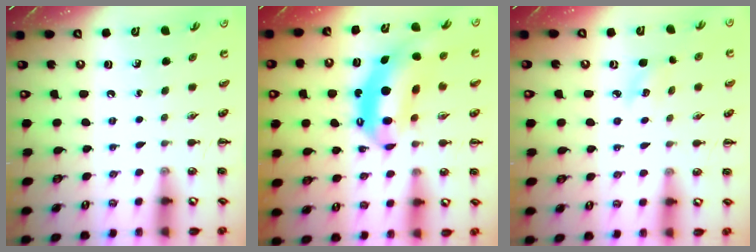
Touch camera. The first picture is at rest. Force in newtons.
{"total": 8.9, "press": 8.6, "slide": 2.3}
{"total": 4.0, "press": 3.8, "slide": 1.1}